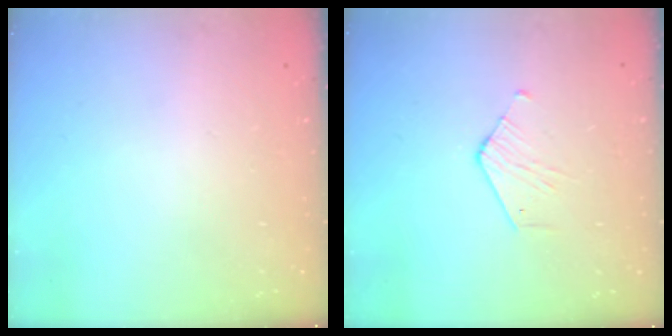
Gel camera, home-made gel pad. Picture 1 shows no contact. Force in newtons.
{"total": 3.2, "press": 3.2, "slide": 0.3}